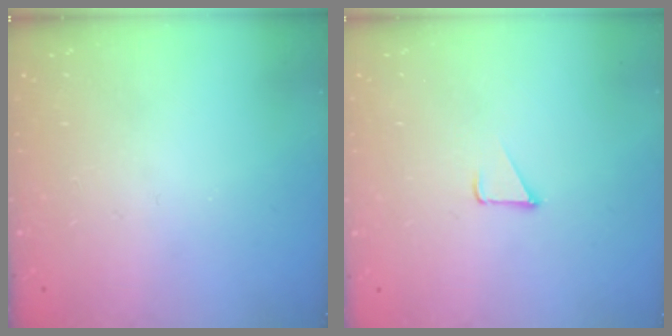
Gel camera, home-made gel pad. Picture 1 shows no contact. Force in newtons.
{"total": 2.3, "press": 2.3, "slide": 0.2}